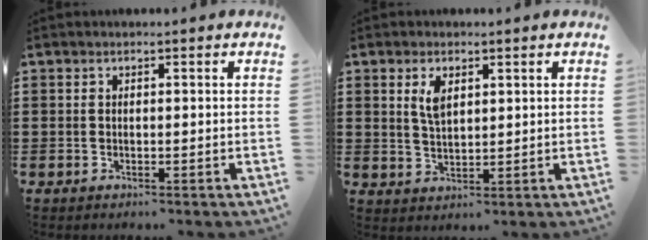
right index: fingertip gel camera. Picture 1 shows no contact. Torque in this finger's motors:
{"motor_torque": [0.20, -0.11, 0.09, 0.05]}